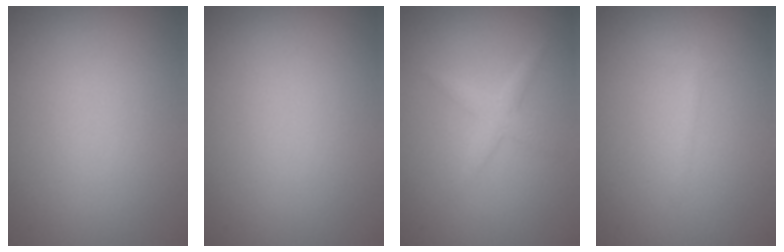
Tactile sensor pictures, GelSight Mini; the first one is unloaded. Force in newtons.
{"total": 0.0}
{"total": 1.5, "press": 1.5, "slide": 0.1}
{"total": 1.0, "press": 1.0, "slide": 0.1}